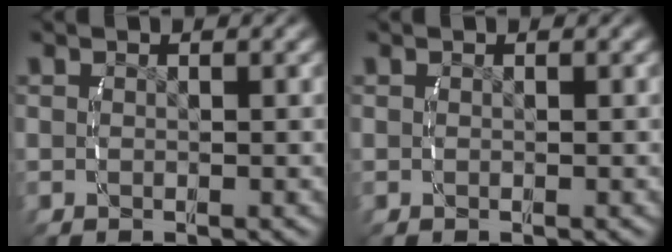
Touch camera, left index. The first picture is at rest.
{"total": 0.0}